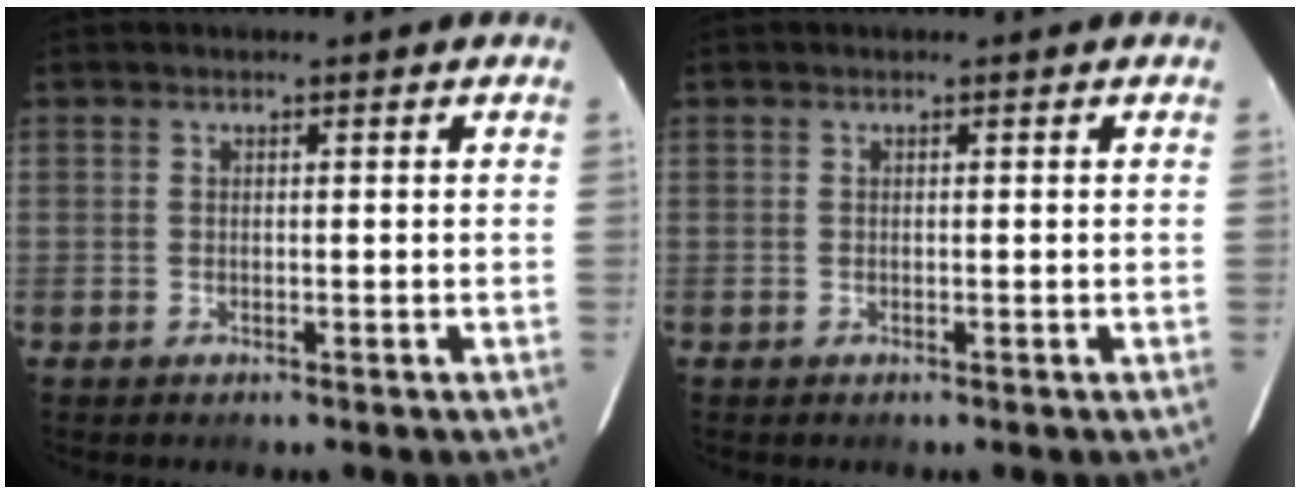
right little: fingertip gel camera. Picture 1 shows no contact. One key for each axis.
{"total": 0.0}